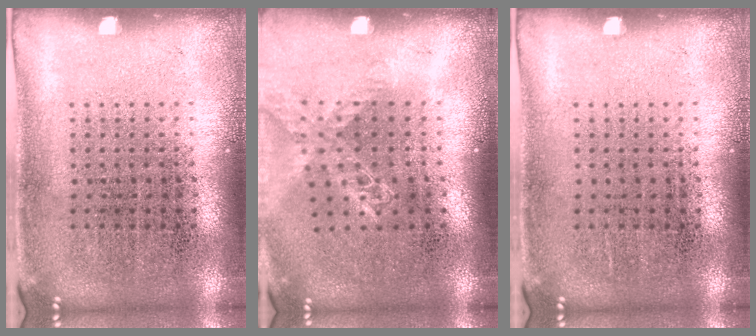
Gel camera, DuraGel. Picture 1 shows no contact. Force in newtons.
{"total": 1.4, "press": 1.3, "slide": 0.4}
{"total": 0.0}